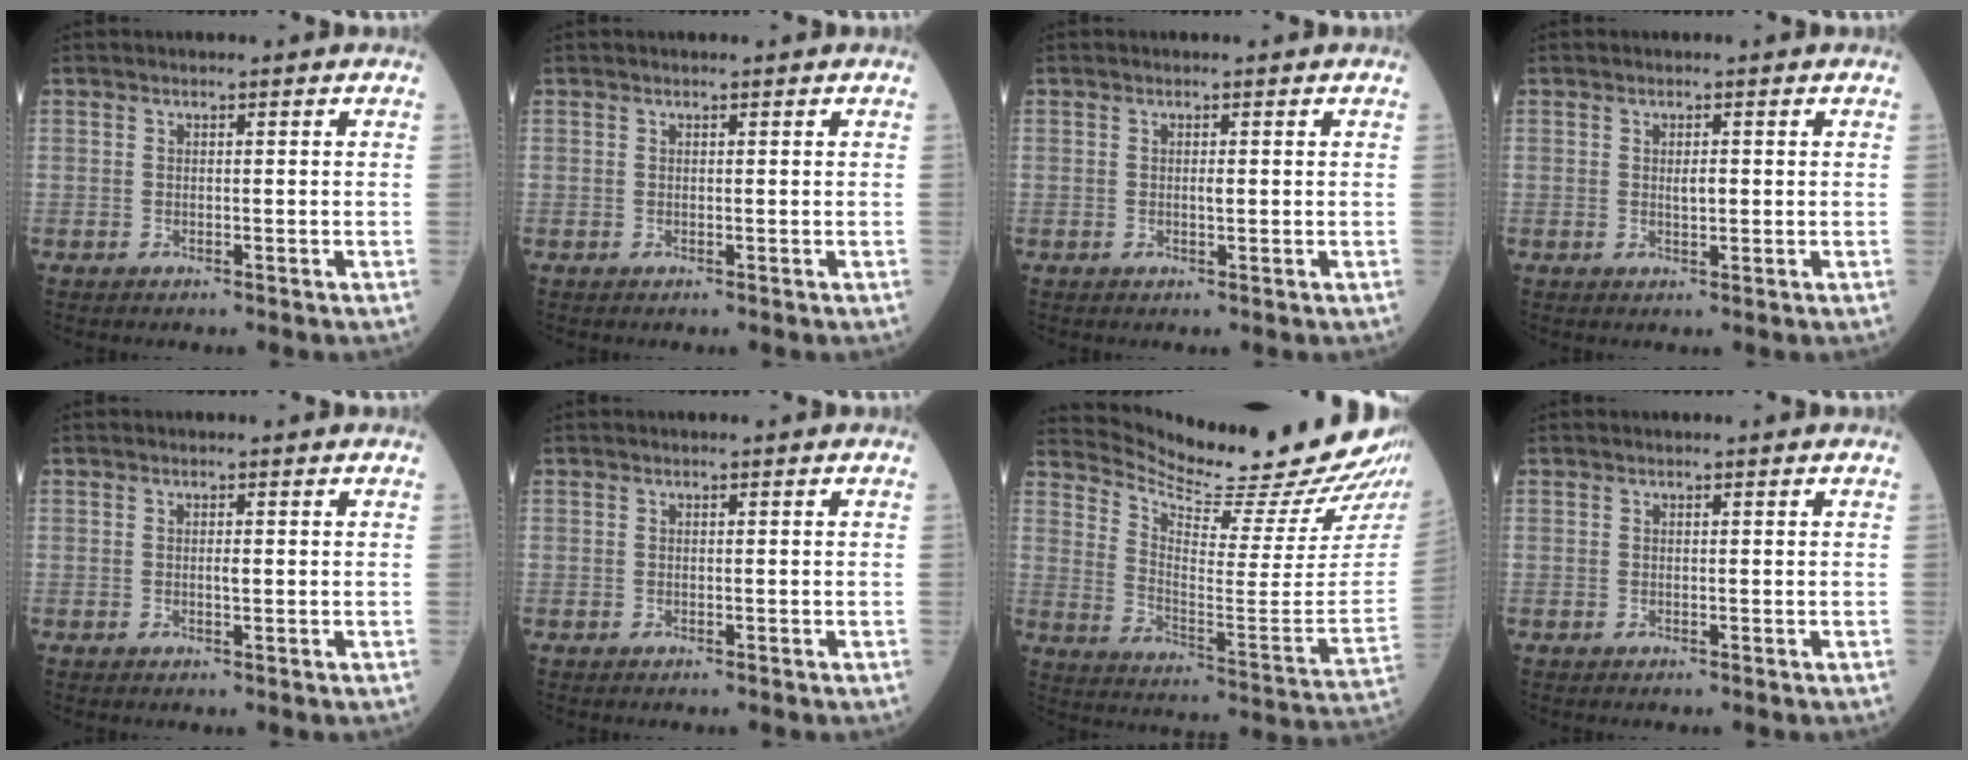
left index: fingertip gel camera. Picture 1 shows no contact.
{"total": 0.0}
{"total": 0.7, "force": [0.1, 0.2, 0.7], "torque": [-0.015, -0.002, 0.001]}
{"total": 1.5, "force": [0.2, 0.5, 1.4], "torque": [-0.025, 0.000, 0.006]}
{"total": 0.8, "force": [0.1, 0.2, 0.8], "torque": [-0.016, -0.002, 0.002]}
{"total": 0.0}
{"total": 22.9, "force": [21.2, 0.1, 8.9], "torque": [-0.156, -0.113, 0.292]}
{"total": 0.0}